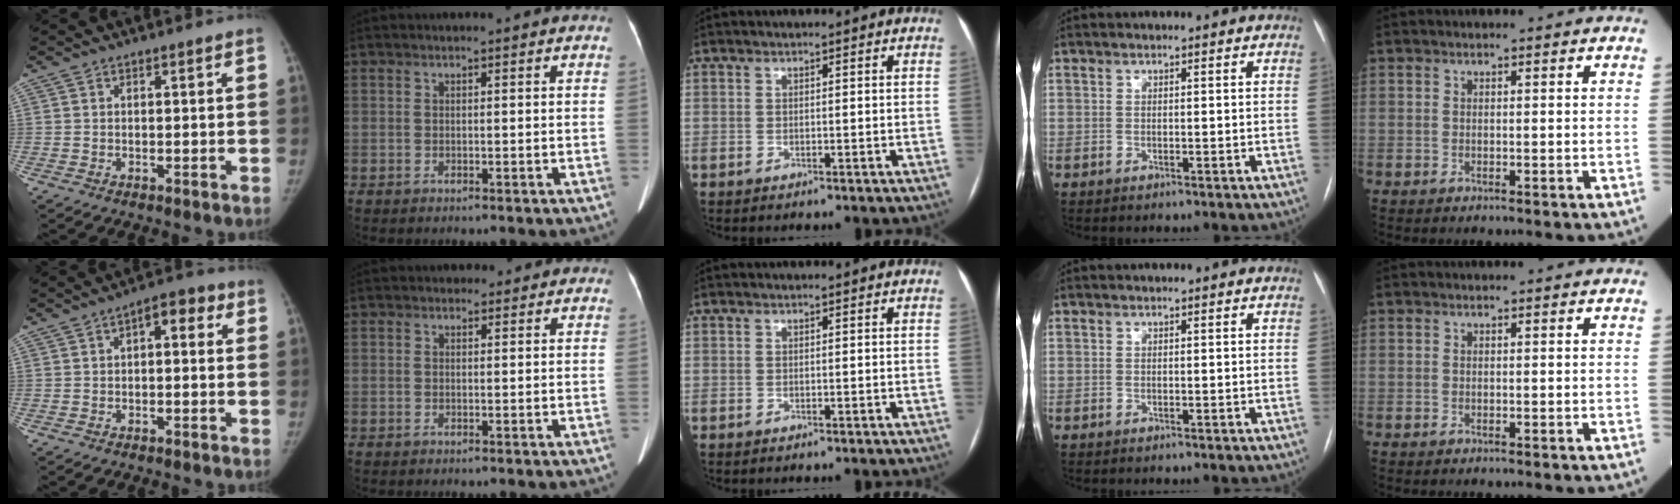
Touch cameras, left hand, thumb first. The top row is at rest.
{"thumb": {"total": 5.3, "force": [1.0, 2.8, 4.4], "torque": [-0.039, 0.023, 0.002]}, "index": {"total": 1.3, "force": [0.8, 1.0, 0.1], "torque": [0.006, 0.004, 0.005]}}